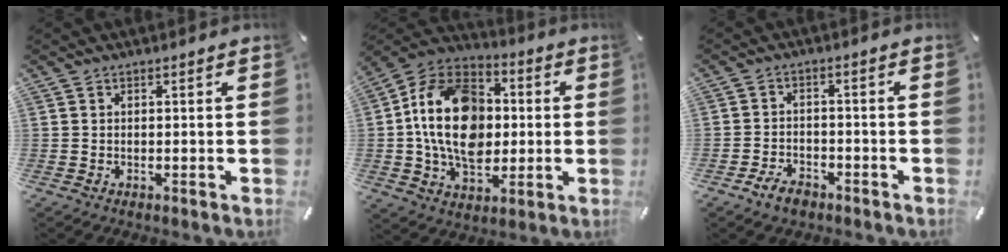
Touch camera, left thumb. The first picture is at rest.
{"total": 19.5, "force": [-0.2, 14.4, 13.1], "torque": [-0.275, 0.013, -0.007]}
{"total": 4.9, "force": [-3.4, 2.8, 2.1], "torque": [-0.042, 0.019, -0.066]}